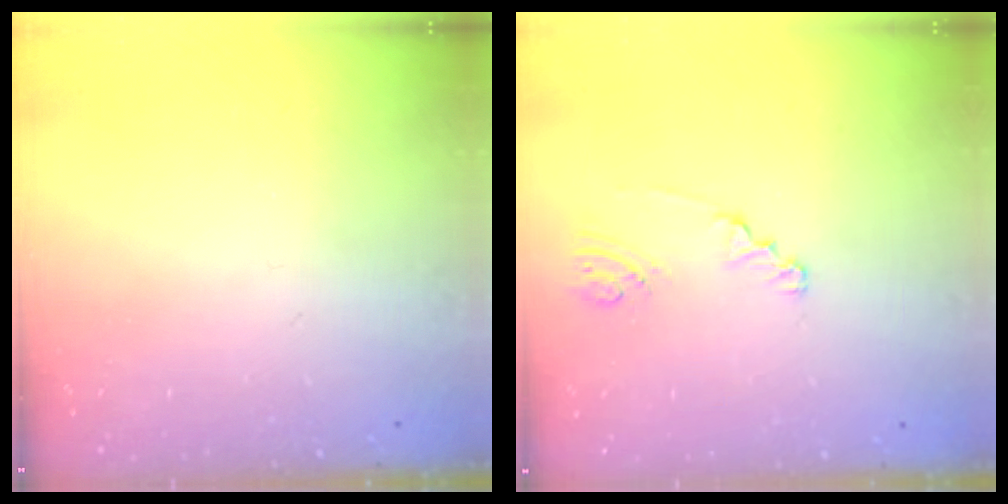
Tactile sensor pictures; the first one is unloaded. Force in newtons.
{"total": 1.5, "press": 1.5, "slide": 0.1}